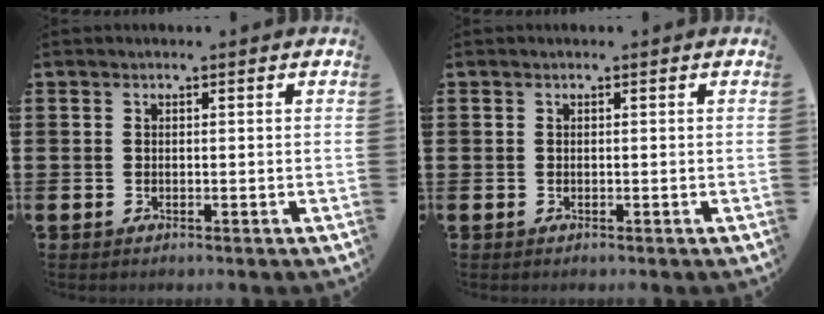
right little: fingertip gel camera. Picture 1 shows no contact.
{"total": 0.0}